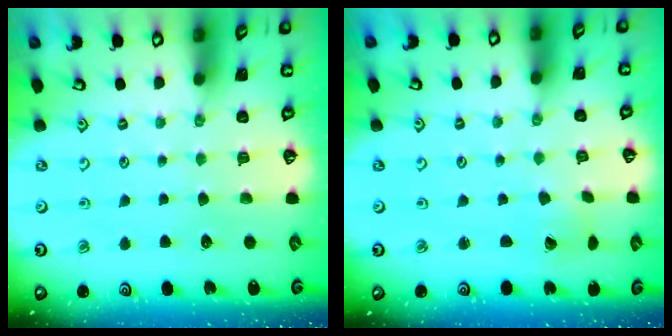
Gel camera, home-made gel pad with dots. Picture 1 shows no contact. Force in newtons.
{"total": 2.1, "press": 2.1, "slide": 0.3}